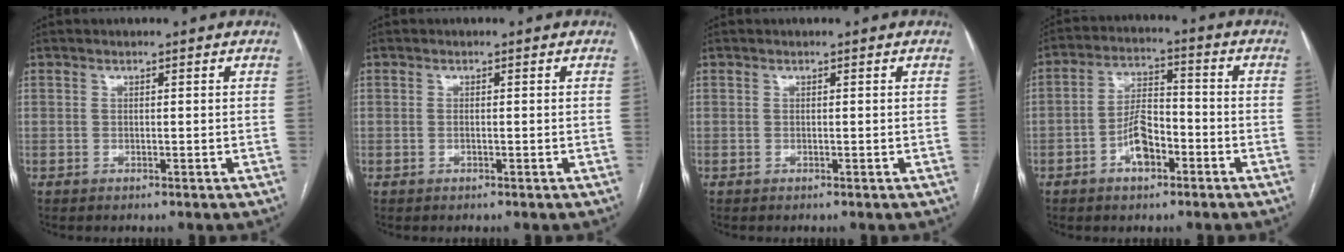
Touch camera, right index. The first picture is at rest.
{"total": 0.5, "force": [-0.3, 0.2, 0.4], "torque": [-0.012, 0.001, -0.005]}
{"total": 0.0}
{"total": 7.2, "force": [-3.3, 3.2, 5.5], "torque": [-0.111, 0.018, -0.059]}